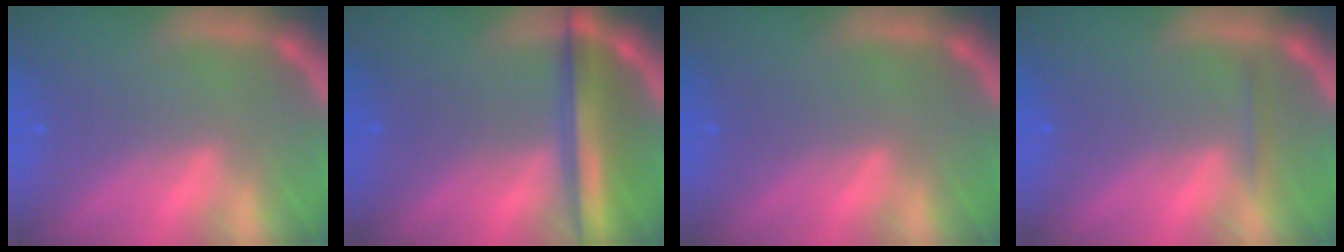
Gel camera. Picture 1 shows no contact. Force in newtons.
{"total": 6.0}
{"total": 0.0}
{"total": 0.9}